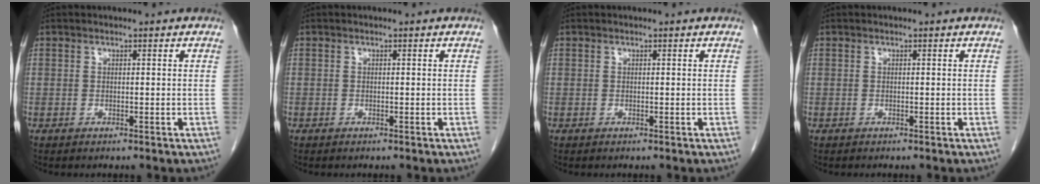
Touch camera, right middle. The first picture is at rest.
{"total": 0.0}
{"total": 0.0}
{"total": 0.0}